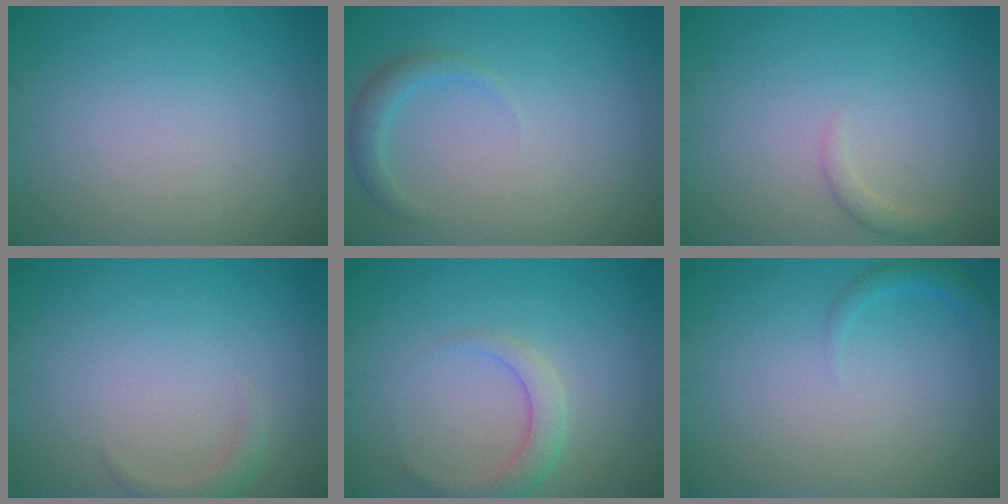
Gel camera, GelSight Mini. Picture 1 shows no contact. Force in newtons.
{"total": 1.7, "press": 1.7, "slide": 0.1}
{"total": 1.2, "press": 1.2, "slide": 0.1}
{"total": 1.3, "press": 1.3, "slide": 0.1}
{"total": 2.5, "press": 2.5, "slide": 0.1}
{"total": 1.1, "press": 1.1, "slide": 0.1}